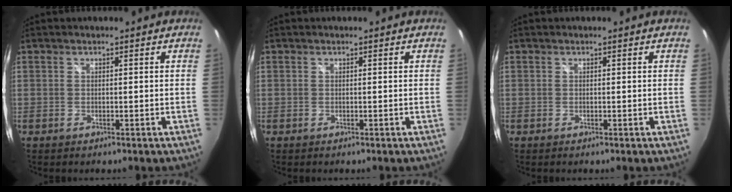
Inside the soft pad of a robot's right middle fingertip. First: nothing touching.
{"total": 0.0}
{"total": 0.0}